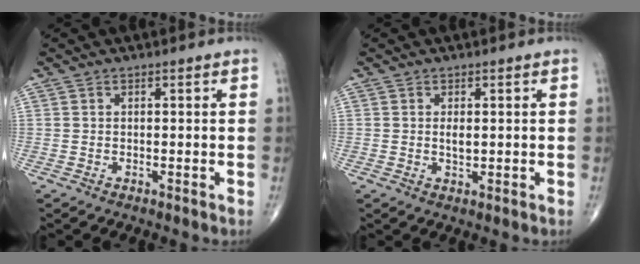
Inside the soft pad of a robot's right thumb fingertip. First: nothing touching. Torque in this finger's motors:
{"motor_torque": [2.16, 2.84, 1.33, -0.53, 0.44]}